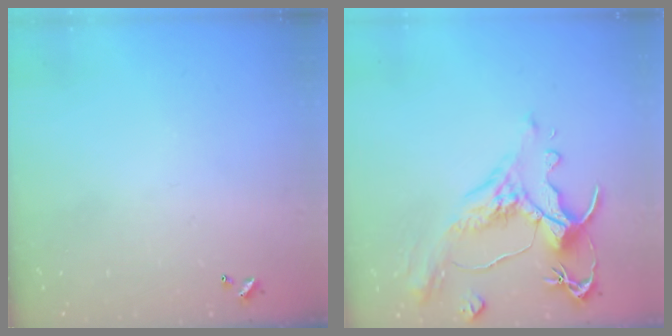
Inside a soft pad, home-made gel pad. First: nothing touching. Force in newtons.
{"total": 1.5, "press": 0.1, "slide": 1.5}